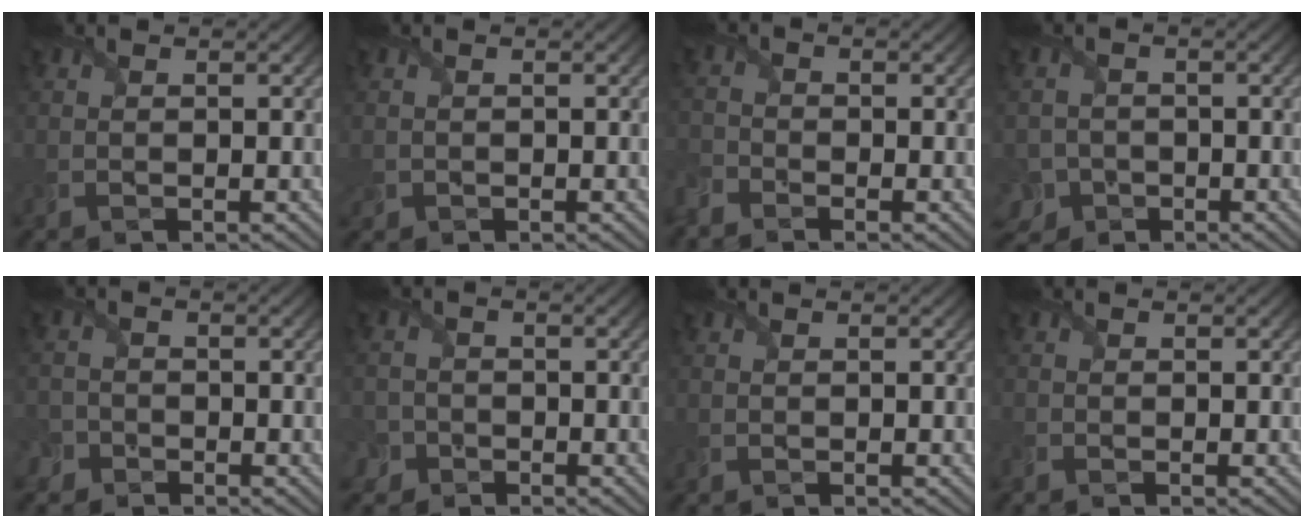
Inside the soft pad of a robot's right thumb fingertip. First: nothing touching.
{"total": 0.9, "force": [-0.2, 0.9, 0.2], "torque": [-0.008, -0.007, -0.005]}
{"total": 2.9, "force": [-2.6, 1.2, 0.7], "torque": [-0.022, -0.011, -0.068]}
{"total": 5.2, "force": [-2.7, 4.1, 1.5], "torque": [-0.037, -0.012, -0.055]}
{"total": 2.9, "force": [-1.8, 2.1, 0.5], "torque": [-0.009, -0.003, -0.046]}
{"total": 3.5, "force": [-2.0, 2.7, 0.7], "torque": [-0.015, -0.001, -0.049]}
{"total": 0.0}
{"total": 0.9, "force": [-0.8, 0.3, 0.3], "torque": [-0.011, -0.009, -0.018]}